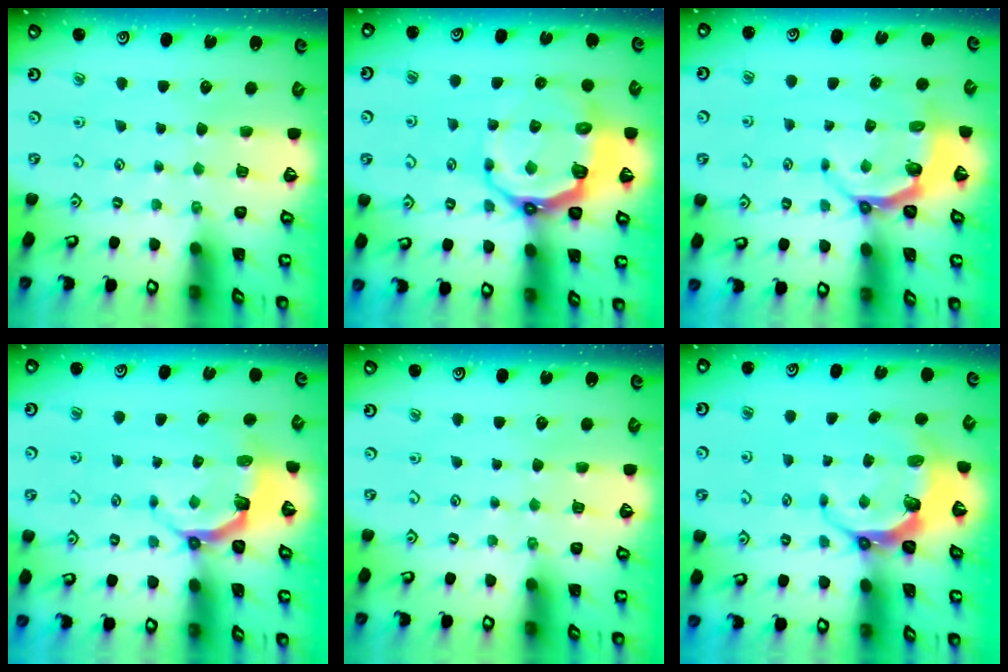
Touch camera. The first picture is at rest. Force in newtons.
{"total": 10.0, "press": 8.7, "slide": 5.0}
{"total": 5.2, "press": 4.3, "slide": 2.9}
{"total": 5.1, "press": 3.6, "slide": 3.6}
{"total": 0.0}
{"total": 8.1, "press": 6.8, "slide": 4.4}